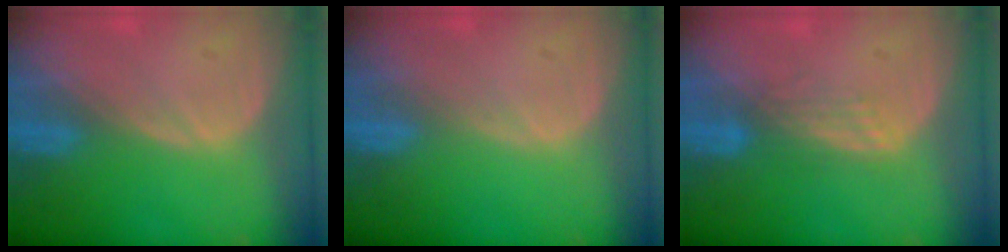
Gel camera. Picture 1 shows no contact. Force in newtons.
{"total": 0.0}
{"total": 3.1, "press": 2.6, "slide": 1.7}